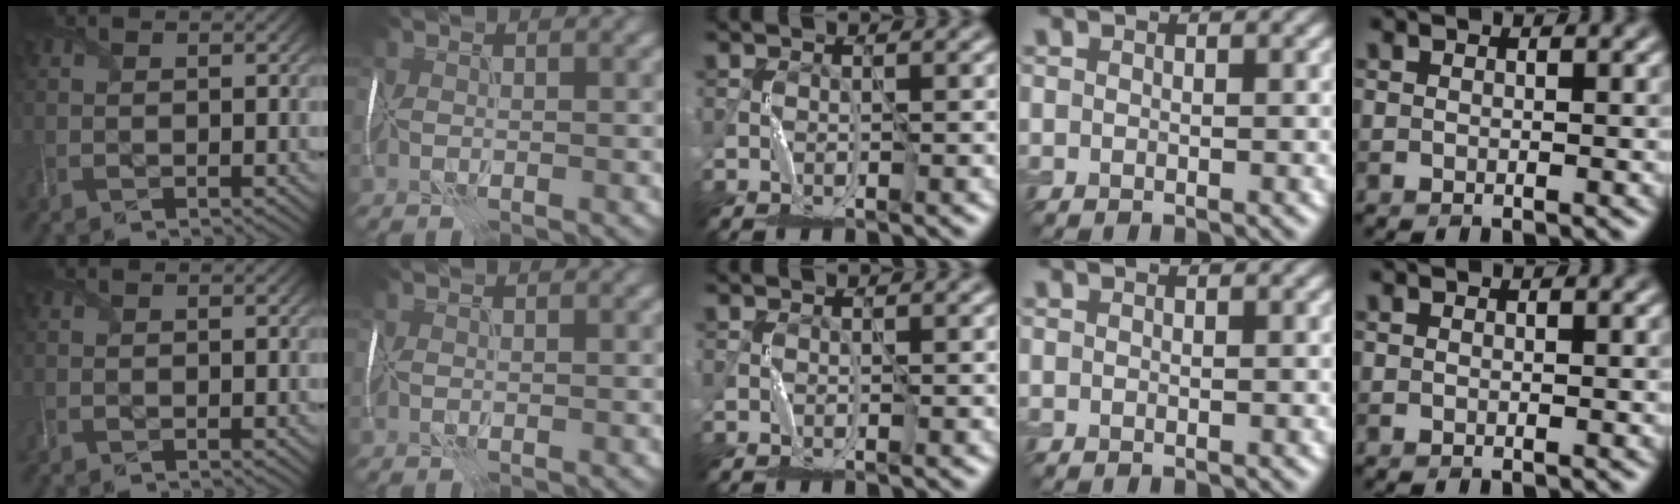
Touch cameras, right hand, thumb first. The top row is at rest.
{}